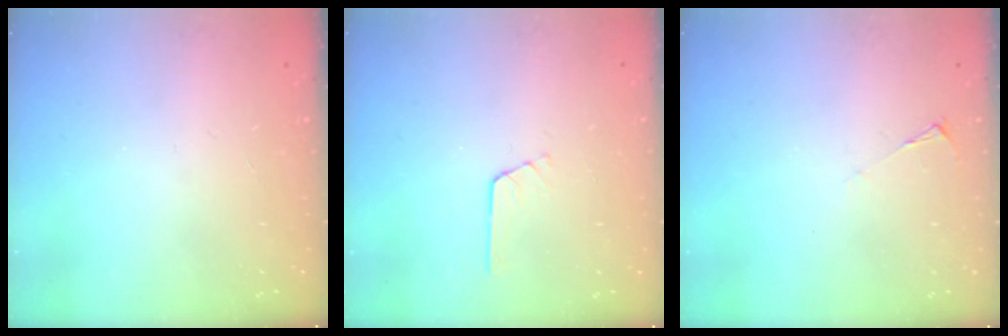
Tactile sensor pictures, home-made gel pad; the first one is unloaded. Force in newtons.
{"total": 2.7, "press": 2.7, "slide": 0.2}
{"total": 2.1, "press": 2.0, "slide": 0.4}